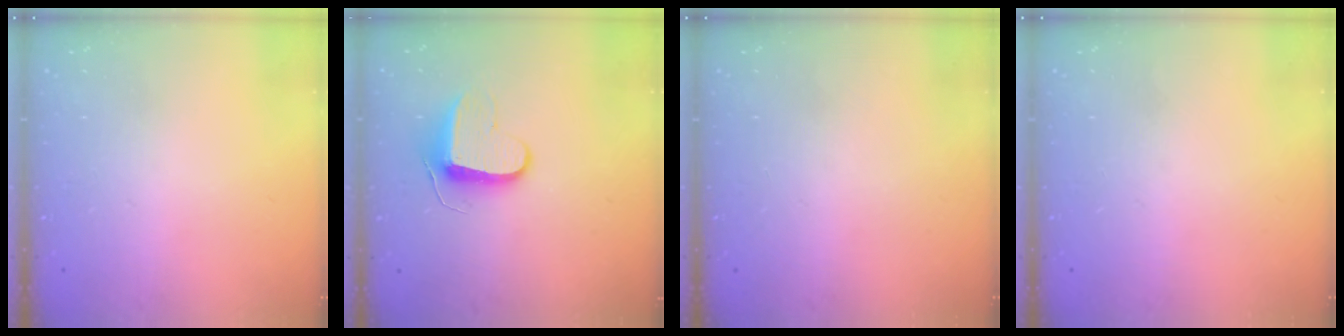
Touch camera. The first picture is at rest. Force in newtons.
{"total": 9.5, "press": 9.5, "slide": 0.2}
{"total": 0.0}
{"total": 0.0}